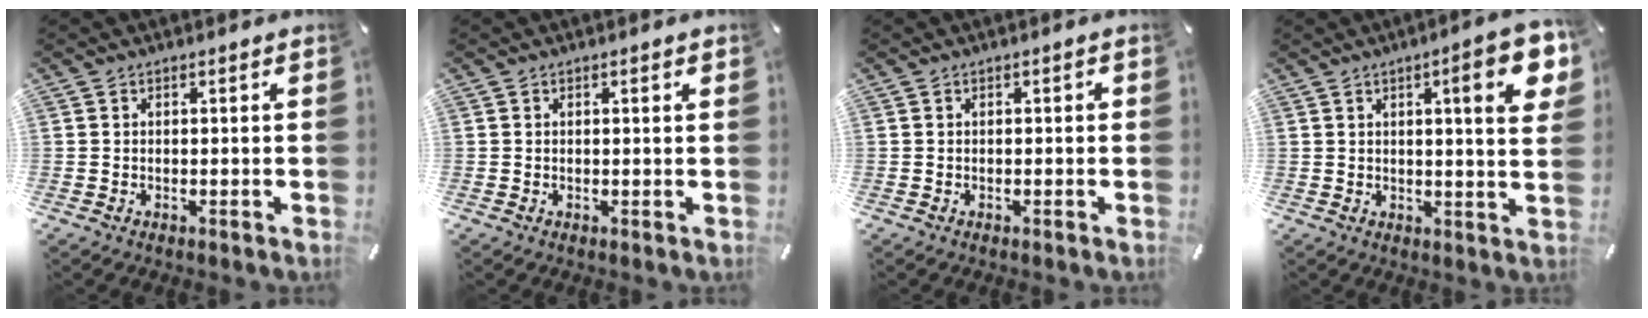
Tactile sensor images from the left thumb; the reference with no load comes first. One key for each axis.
{"total": 0.7, "fx": 0.2, "fy": 0.1, "fz": 0.7, "tx": -0.013, "ty": 0.001, "tz": 0.004}
{"total": 0.5, "fx": -0.1, "fy": 0.3, "fz": 0.4, "tx": -0.008, "ty": 0.001, "tz": -0.003}
{"total": 12.4, "fx": 4.5, "fy": 2.3, "fz": 11.3, "tx": -0.148, "ty": -0.020, "tz": 0.063}